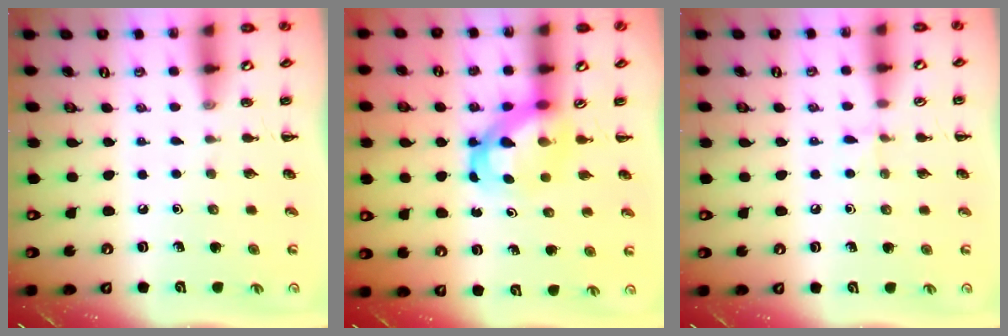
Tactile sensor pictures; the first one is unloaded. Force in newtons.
{"total": 5.4, "press": 5.2, "slide": 1.3}
{"total": 3.8, "press": 3.5, "slide": 1.4}